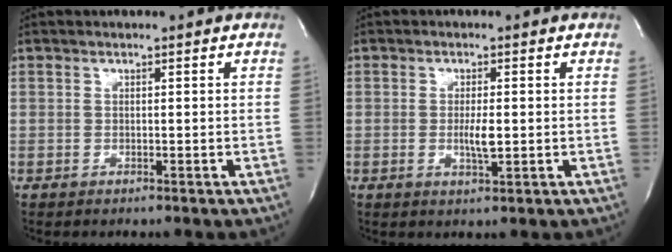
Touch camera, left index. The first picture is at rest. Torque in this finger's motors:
{"motor_torque": [0.38, 0.20, 0.05, 0.02]}